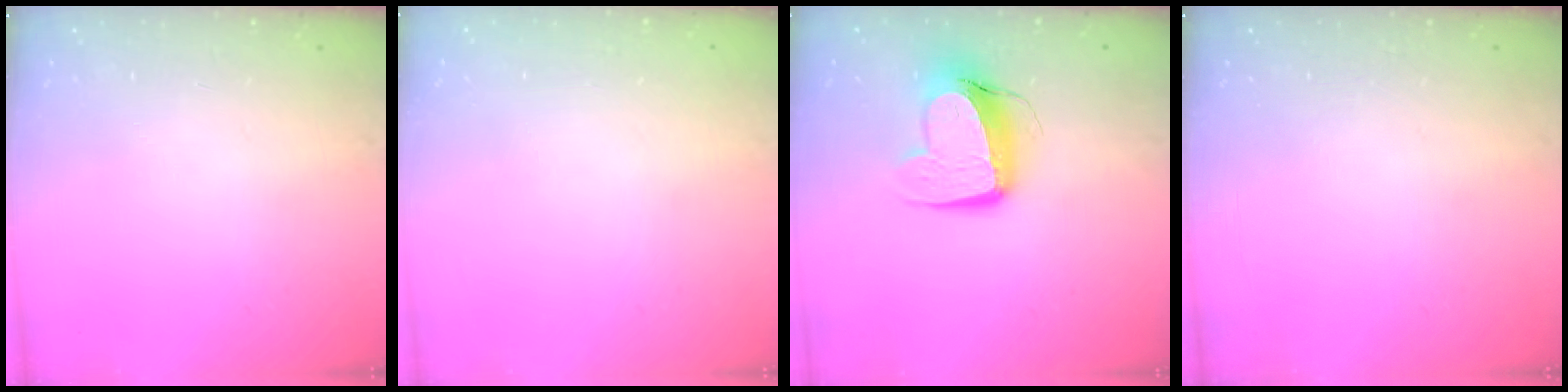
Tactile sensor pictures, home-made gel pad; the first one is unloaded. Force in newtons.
{"total": 0.0}
{"total": 11.6, "press": 11.5, "slide": 1.3}
{"total": 0.0}